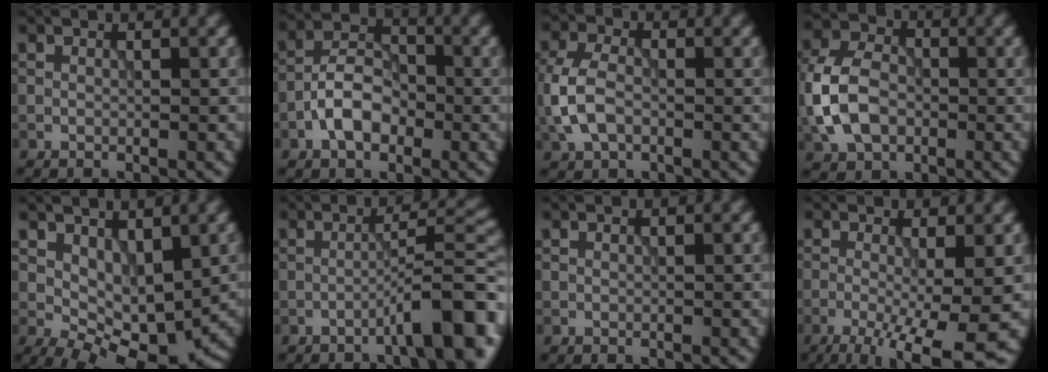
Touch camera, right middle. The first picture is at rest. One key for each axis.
{"total": 4.7, "fx": -1.9, "fy": 2.9, "fz": 3.3, "tx": -0.056, "ty": 0.013, "tz": -0.041}
{"total": 4.1, "fx": -1.0, "fy": 2.7, "fz": 2.8, "tx": -0.069, "ty": 0.003, "tz": -0.027}
{"total": 6.8, "fx": -1.4, "fy": 5.0, "fz": 4.5, "tx": -0.097, "ty": 0.010, "tz": -0.037}
{"total": 6.4, "fx": 0.7, "fy": 3.4, "fz": 5.3, "tx": -0.088, "ty": -0.009, "tz": 0.018}
{"total": 7.0, "fx": -3.9, "fy": 0.9, "fz": 5.7, "tx": -0.077, "ty": 0.025, "tz": -0.064}
{"total": 0.0}
{"total": 8.3, "fx": -3.2, "fy": 1.9, "fz": 7.4, "tx": -0.119, "ty": -0.012, "tz": -0.048}